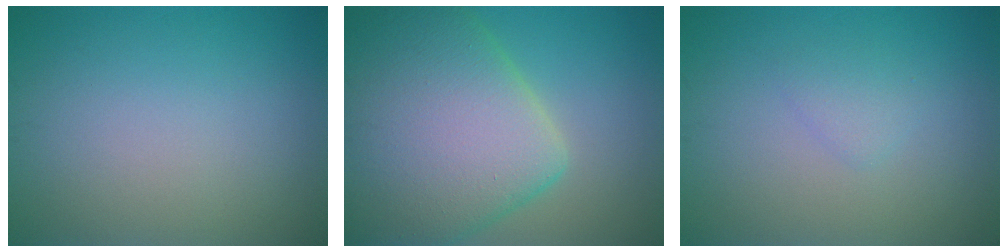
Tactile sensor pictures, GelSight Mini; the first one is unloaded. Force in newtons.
{"total": 12.7, "press": 12.7, "slide": 0.6}
{"total": 1.2, "press": 1.2, "slide": 0.1}